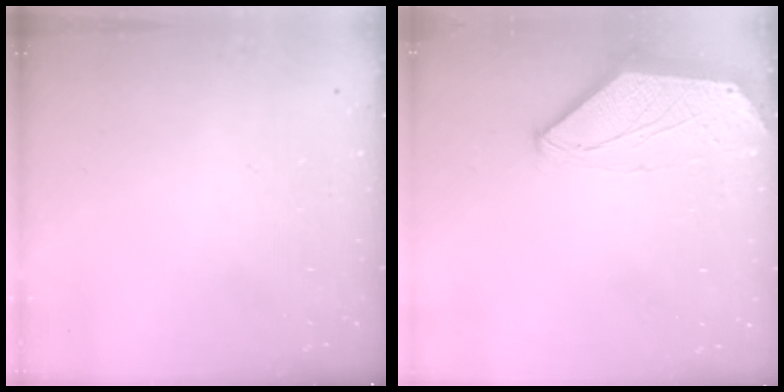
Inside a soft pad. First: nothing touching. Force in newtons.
{"total": 0.0}